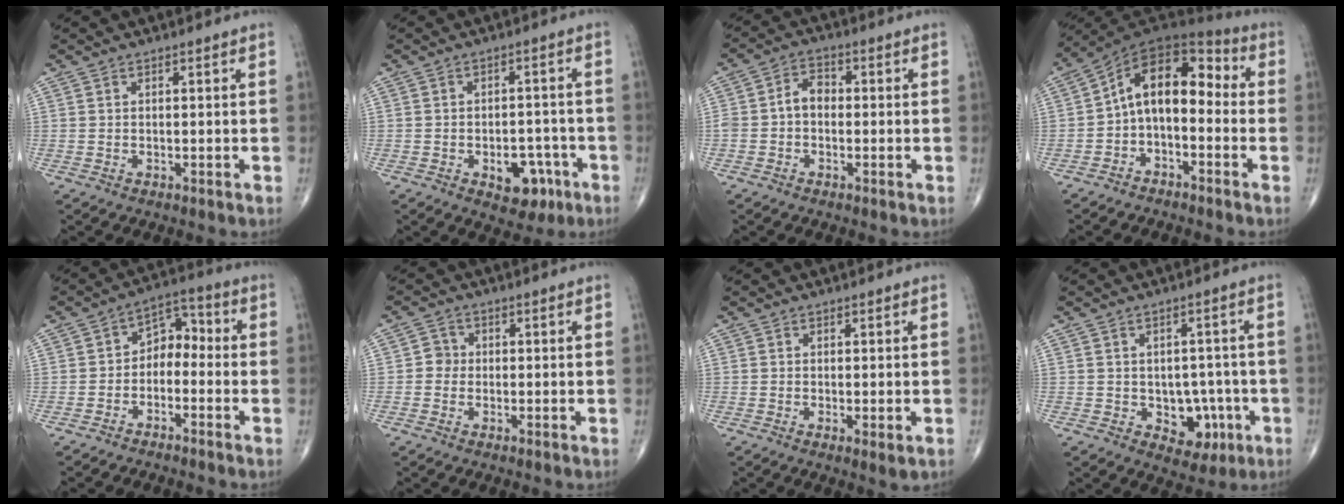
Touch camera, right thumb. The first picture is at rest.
{"total": 7.5, "force": [-3.3, 4.6, 4.9], "torque": [-0.035, 0.025, -0.038]}
{"total": 4.6, "force": [-0.6, 3.4, 3.1], "torque": [-0.043, 0.021, -0.019]}
{"total": 12.1, "force": [-1.5, 7.4, 9.5], "torque": [-0.127, 0.065, -0.040]}
{"total": 6.4, "force": [-2.0, 4.5, 4.1], "torque": [-0.041, 0.044, -0.049]}
{"total": 2.5, "force": [-0.2, 2.4, 0.7], "torque": [0.006, 0.009, -0.011]}
{"total": 2.0, "force": [-0.4, 0.4, 1.9], "torque": [-0.038, -0.009, -0.006]}
{"total": 7.1, "force": [-1.9, 5.4, 4.3], "torque": [-0.015, 0.015, -0.016]}